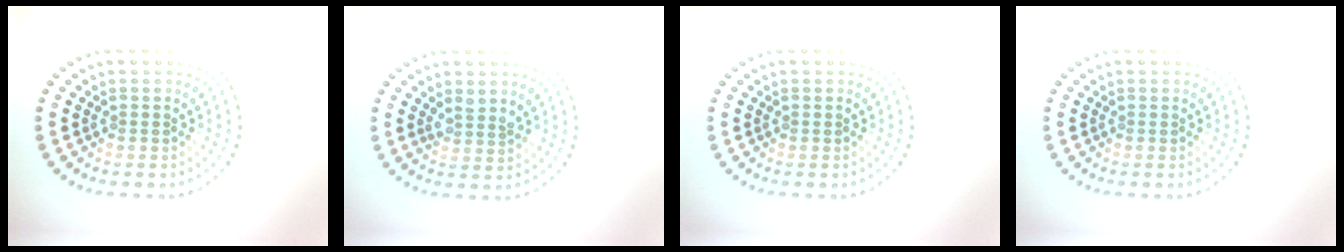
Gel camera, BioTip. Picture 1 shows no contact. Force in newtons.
{"total": 1.5, "press": 1.3, "slide": 0.9}
{"total": 0.0}
{"total": 0.0}